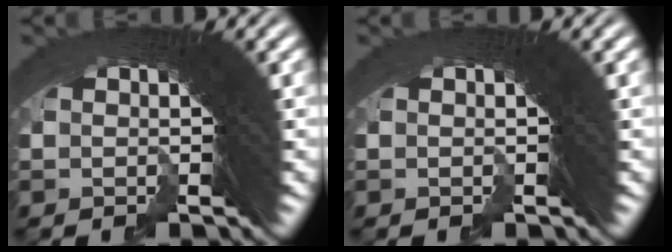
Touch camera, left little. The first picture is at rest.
{"total": 0.0}